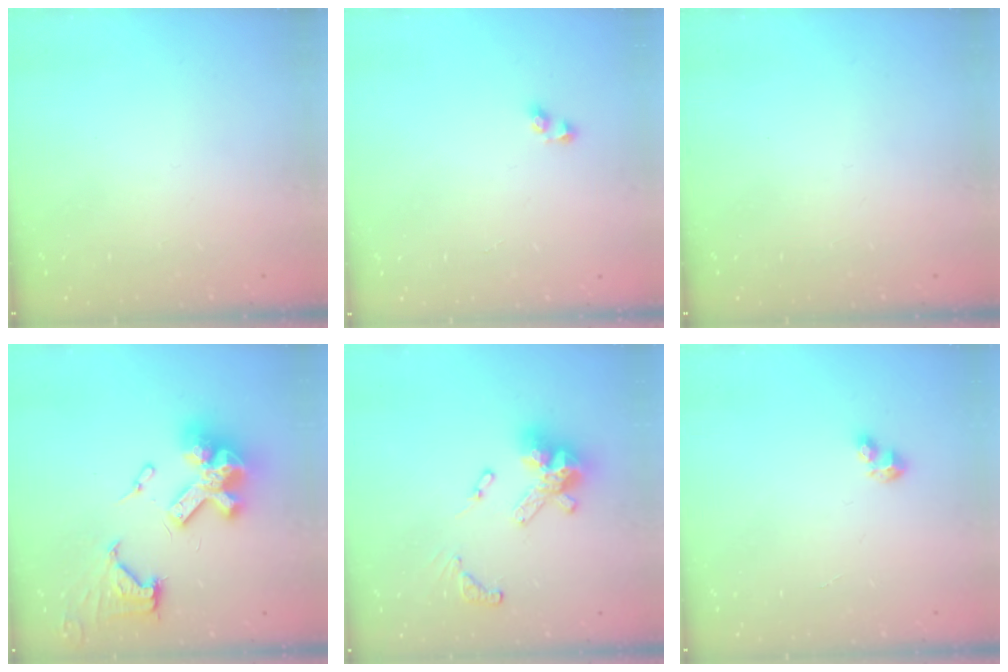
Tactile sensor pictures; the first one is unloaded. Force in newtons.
{"total": 2.7, "press": 2.6, "slide": 0.6}
{"total": 0.0}
{"total": 20.4, "press": 20.3, "slide": 2.1}
{"total": 13.7, "press": 13.6, "slide": 1.8}
{"total": 3.6, "press": 3.6, "slide": 0.5}